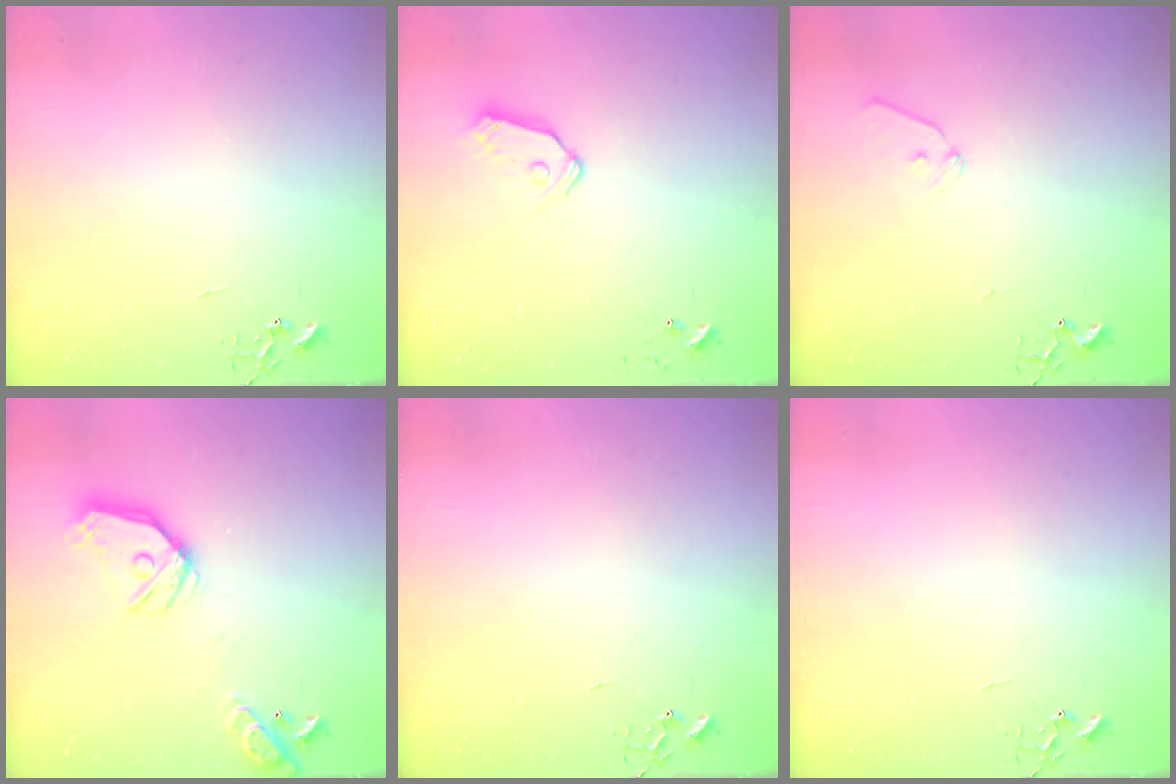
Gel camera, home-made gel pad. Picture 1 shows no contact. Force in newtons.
{"total": 8.1, "press": 8.1, "slide": 0.7}
{"total": 7.0, "press": 6.9, "slide": 0.8}
{"total": 16.2, "press": 16.0, "slide": 2.5}
{"total": 0.0}
{"total": 0.0}